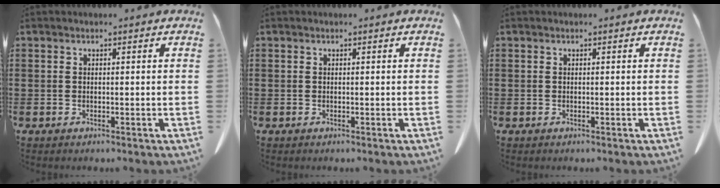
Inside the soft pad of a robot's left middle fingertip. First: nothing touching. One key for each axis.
{"total": 0.0}
{"total": 0.0}